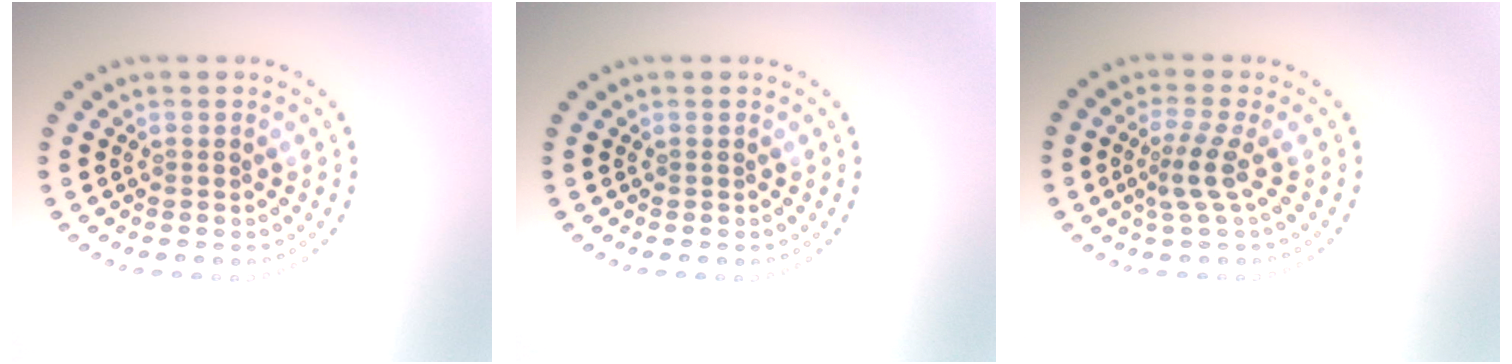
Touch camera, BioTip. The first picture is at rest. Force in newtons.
{"total": 0.0}
{"total": 2.6, "press": 1.8, "slide": 1.8}